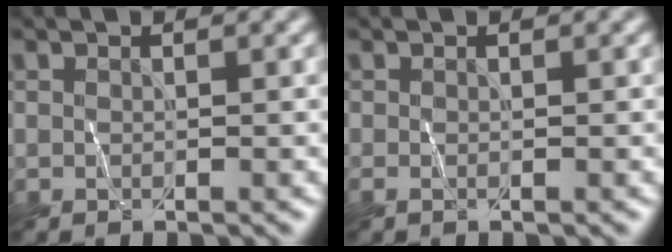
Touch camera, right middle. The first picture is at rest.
{"total": 0.6, "force": [-0.2, 0.1, 0.5], "torque": [-0.013, -0.005, -0.003]}